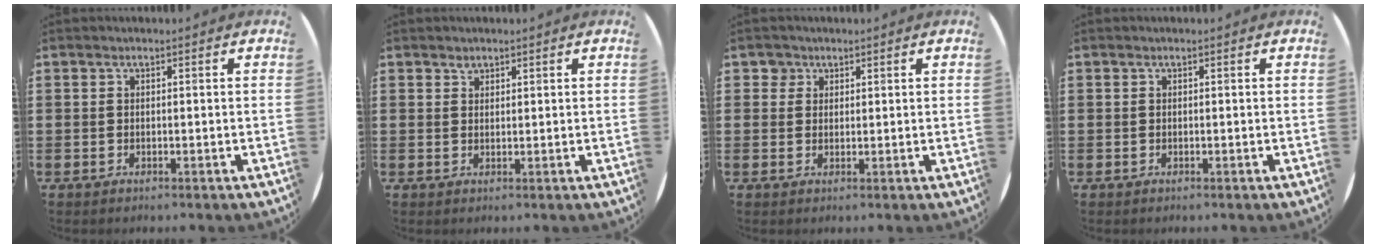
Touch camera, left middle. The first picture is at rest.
{"total": 1.0, "force": [0.9, 0.4, -0.1], "torque": [0.008, -0.001, 0.017]}
{"total": 2.1, "force": [1.4, 1.5, 0.2], "torque": [0.009, 0.000, 0.024]}
{"total": 0.0}